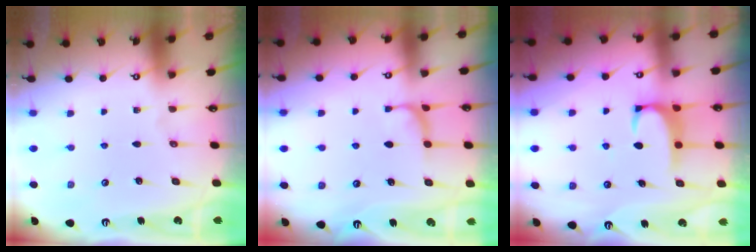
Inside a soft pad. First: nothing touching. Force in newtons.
{"total": 2.3, "press": 2.2, "slide": 0.8}
{"total": 1.8, "press": 1.8, "slide": 0.4}